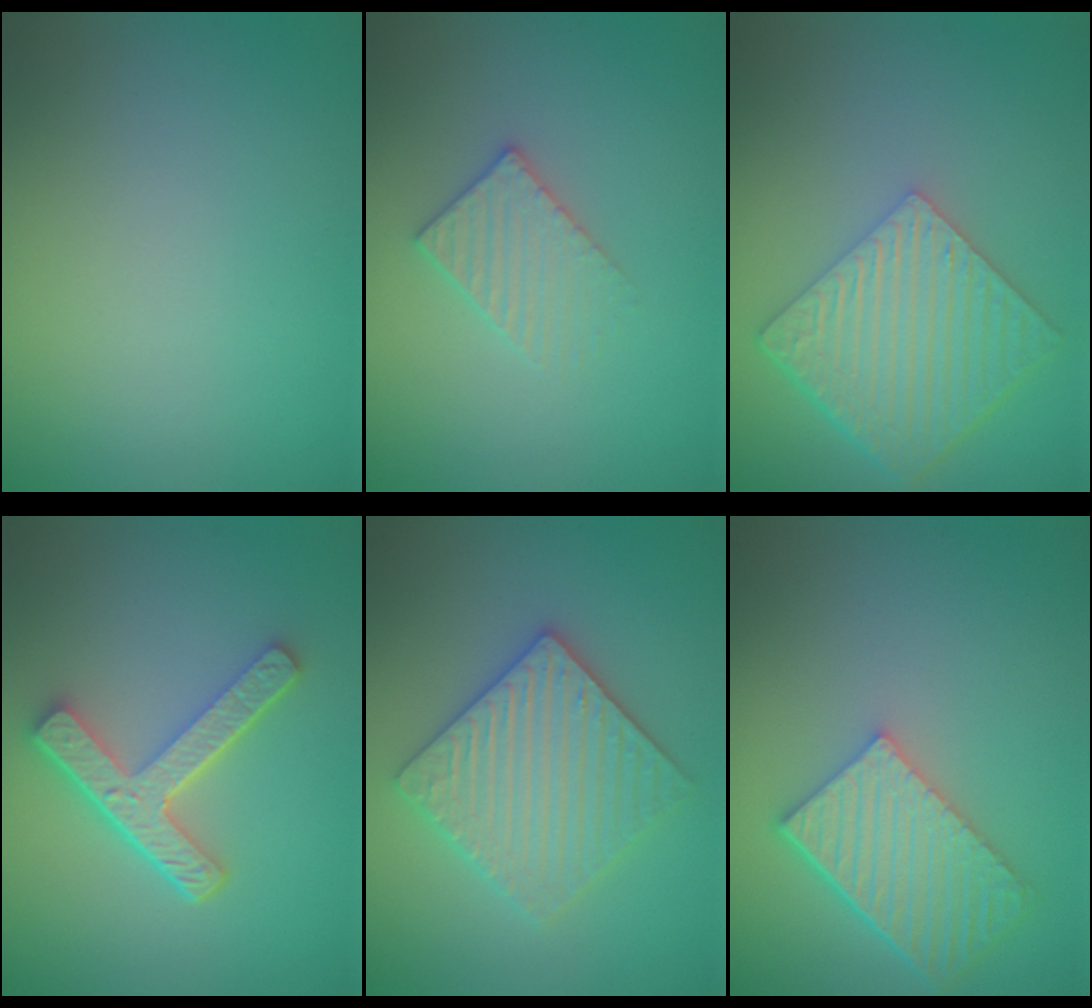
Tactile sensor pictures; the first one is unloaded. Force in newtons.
{"total": 2.3, "press": 2.2, "slide": 0.3}
{"total": 6.9, "press": 4.9, "slide": 4.8}
{"total": 4.8, "press": 3.5, "slide": 3.3}
{"total": 5.7, "press": 5.6, "slide": 1.1}
{"total": 5.5, "press": 4.2, "slide": 3.7}